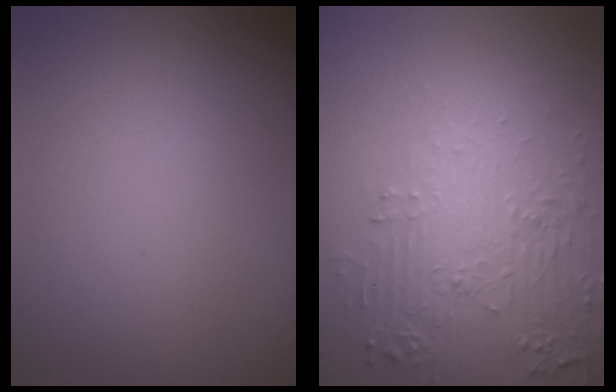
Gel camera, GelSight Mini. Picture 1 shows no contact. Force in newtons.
{"total": 5.7, "press": 3.8, "slide": 4.2}